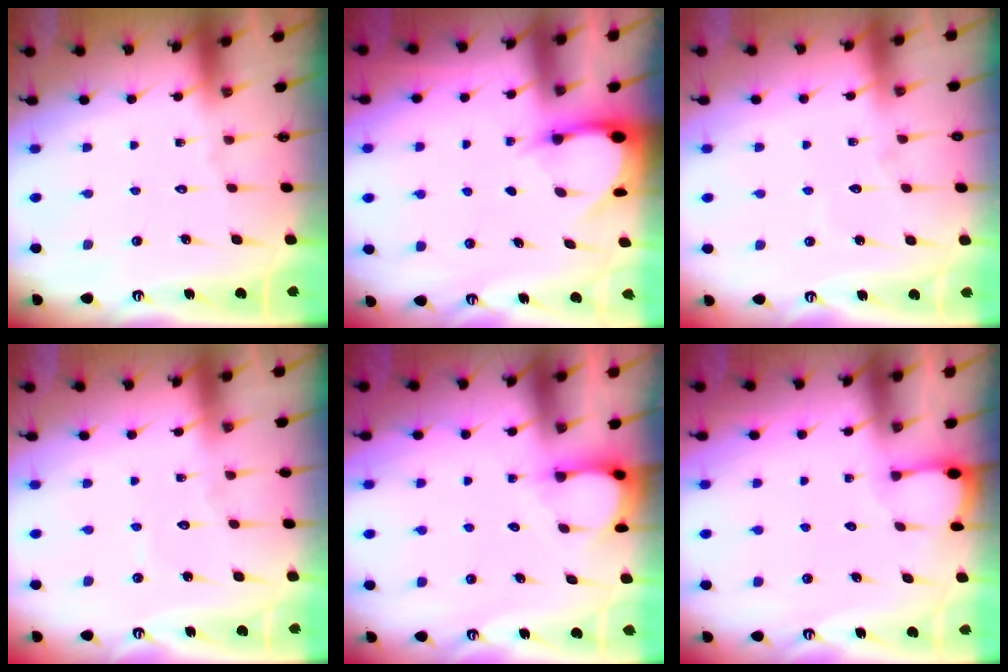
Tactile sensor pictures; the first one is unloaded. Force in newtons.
{"total": 3.3, "press": 3.3, "slide": 0.3}
{"total": 4.8, "press": 4.8, "slide": 0.5}
{"total": 4.0, "press": 4.0, "slide": 0.4}
{"total": 3.2, "press": 3.2, "slide": 0.3}
{"total": 1.7, "press": 1.7, "slide": 0.2}